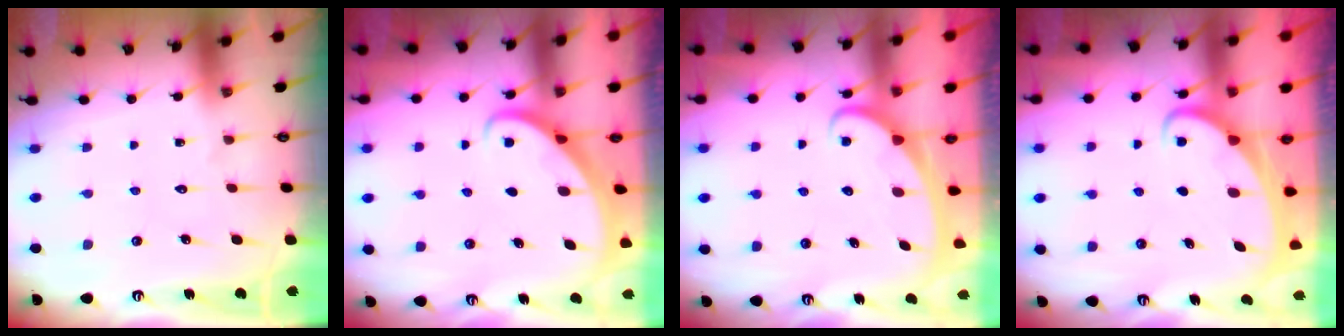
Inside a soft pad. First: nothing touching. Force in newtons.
{"total": 2.8, "press": 2.8, "slide": 0.2}
{"total": 2.5, "press": 2.5, "slide": 0.3}
{"total": 2.4, "press": 2.4, "slide": 0.3}